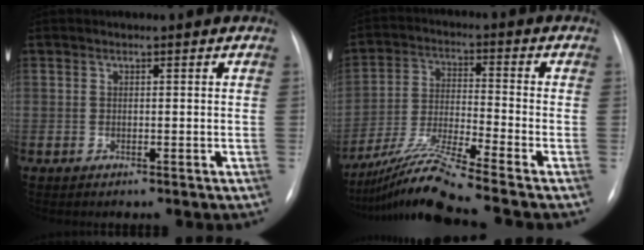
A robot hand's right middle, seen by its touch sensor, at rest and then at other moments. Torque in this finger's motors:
{"motor_torque": [0.49, -0.73, 0.32, 0.13]}